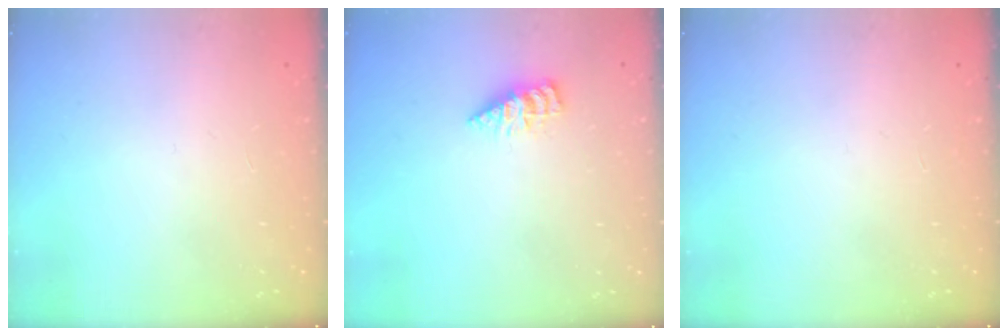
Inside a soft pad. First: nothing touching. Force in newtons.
{"total": 2.9, "press": 2.8, "slide": 0.4}
{"total": 0.0}